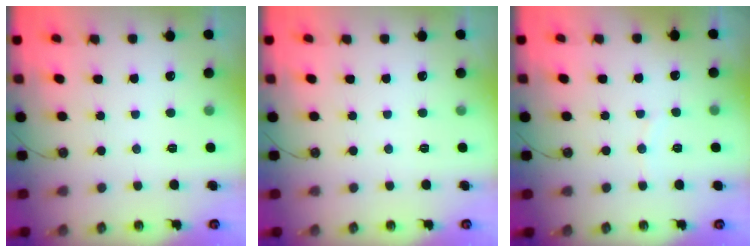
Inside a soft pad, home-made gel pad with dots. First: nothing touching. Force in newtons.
{"total": 0.0}
{"total": 2.5, "press": 2.5, "slide": 0.3}